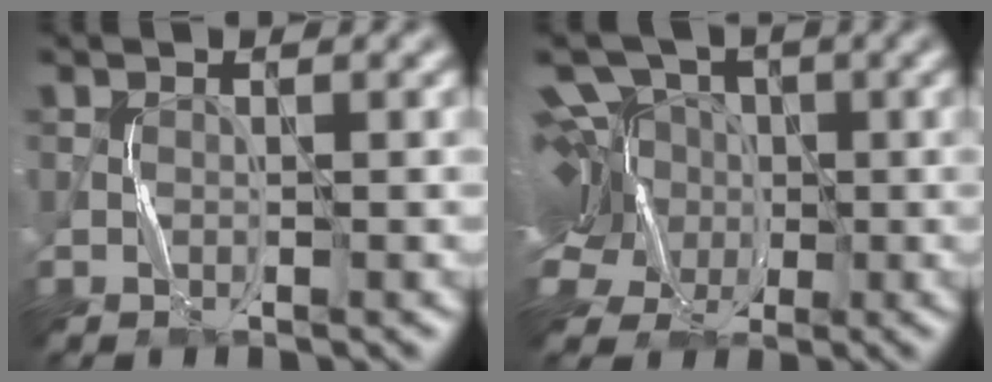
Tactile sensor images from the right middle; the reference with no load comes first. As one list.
[{"total": 12.7, "force": [2.4, 10.0, 7.5], "torque": [-0.136, 0.047, -0.019]}]